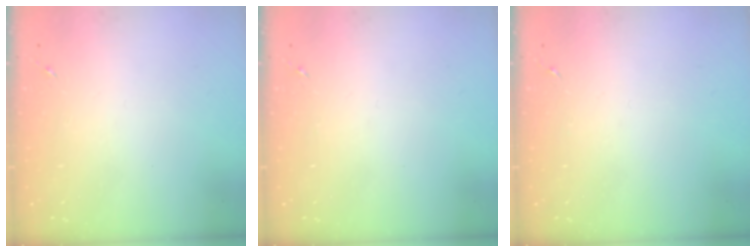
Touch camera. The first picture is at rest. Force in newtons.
{"total": 0.0}
{"total": 0.0}